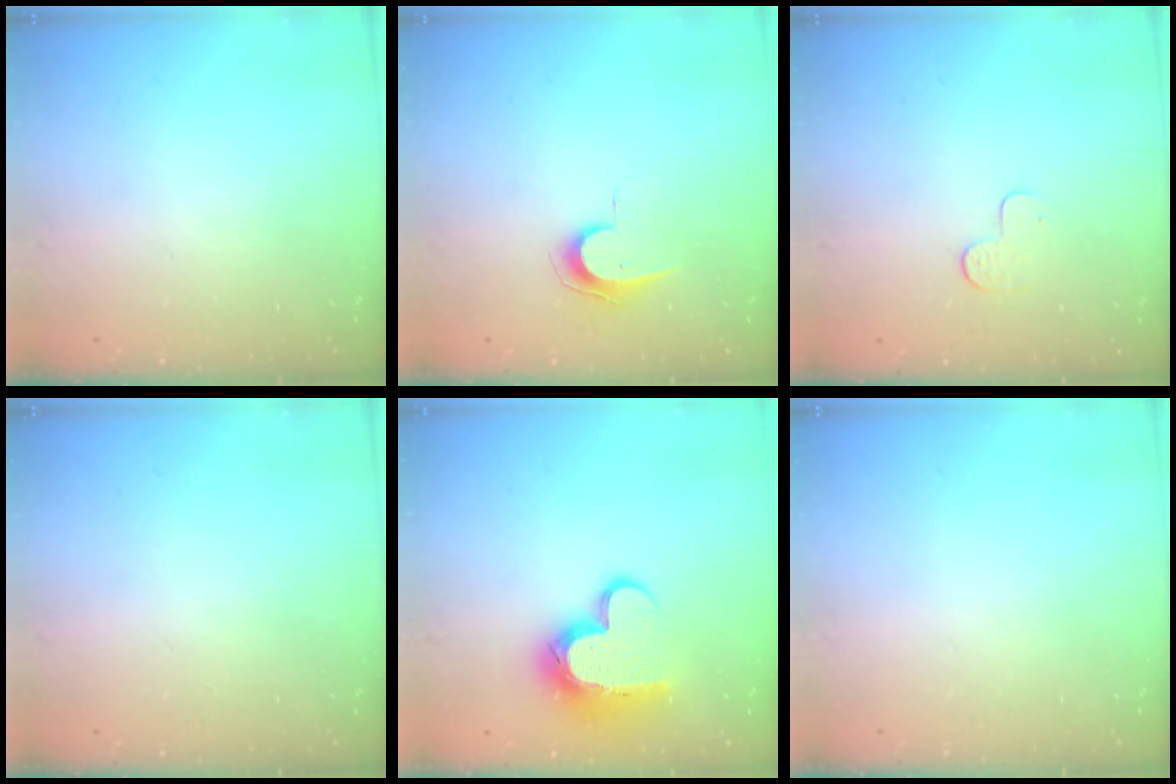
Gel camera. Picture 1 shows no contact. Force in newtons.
{"total": 7.7, "press": 7.6, "slide": 0.4}
{"total": 3.1, "press": 3.1, "slide": 0.3}
{"total": 0.8, "press": 0.5, "slide": 0.6}
{"total": 14.0, "press": 14.0, "slide": 1.0}
{"total": 0.0}